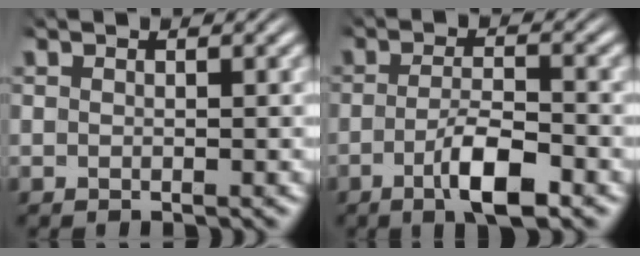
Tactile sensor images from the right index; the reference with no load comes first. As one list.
[{"total": 5.0, "force": [-2.1, 1.3, 4.4], "torque": [-0.070, -0.012, -0.032]}]